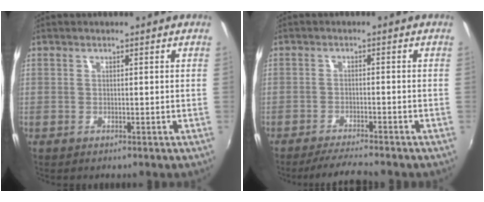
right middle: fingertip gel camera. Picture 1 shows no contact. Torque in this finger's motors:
{"motor_torque": [0.01, -0.01, 0.02, 0.02]}